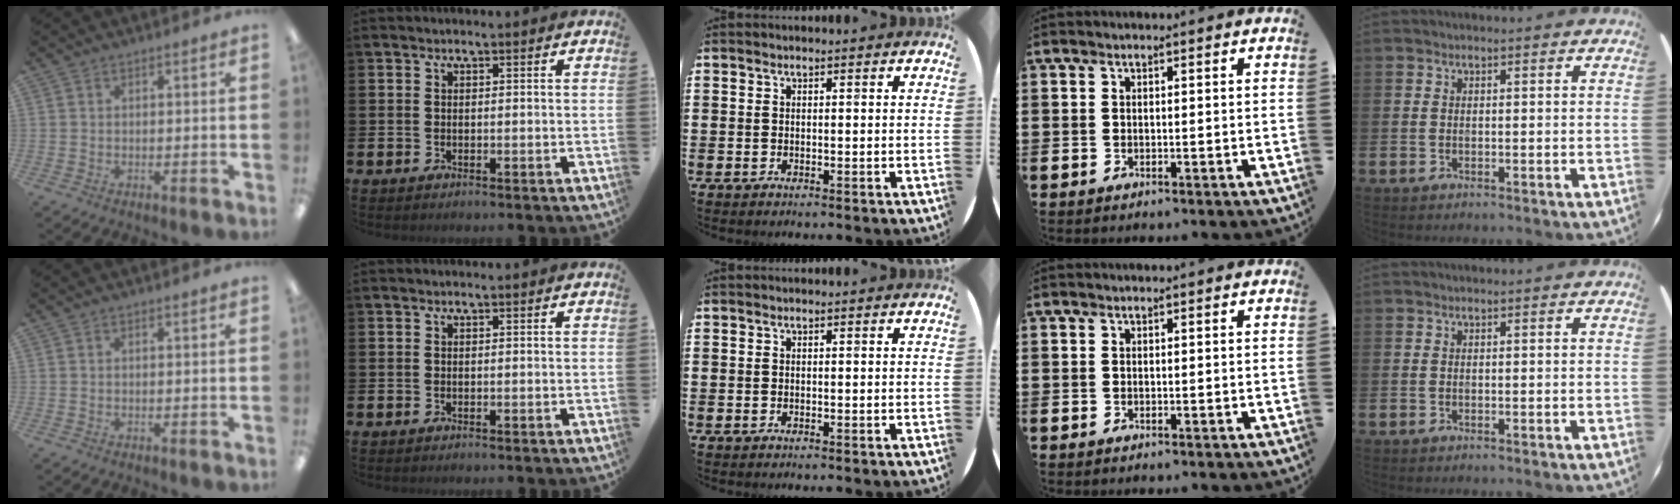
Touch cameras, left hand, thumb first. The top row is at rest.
{}